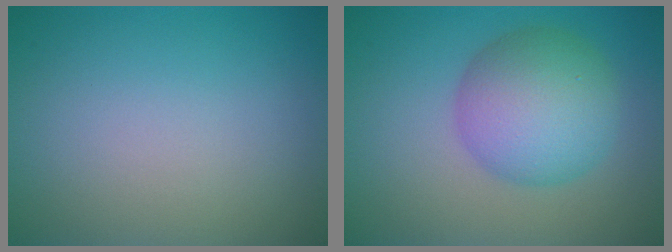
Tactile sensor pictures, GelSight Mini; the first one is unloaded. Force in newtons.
{"total": 6.9, "press": 6.9, "slide": 0.1}